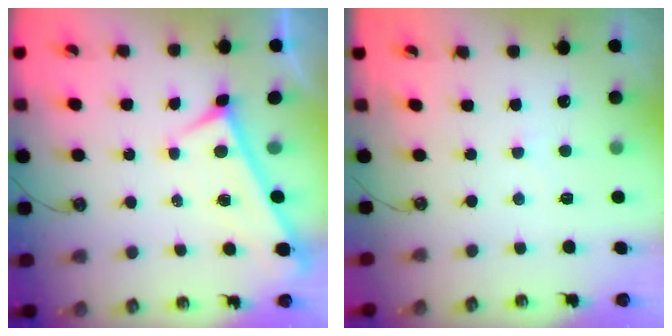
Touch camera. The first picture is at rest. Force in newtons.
{"total": 5.6, "press": 5.6, "slide": 0.4}